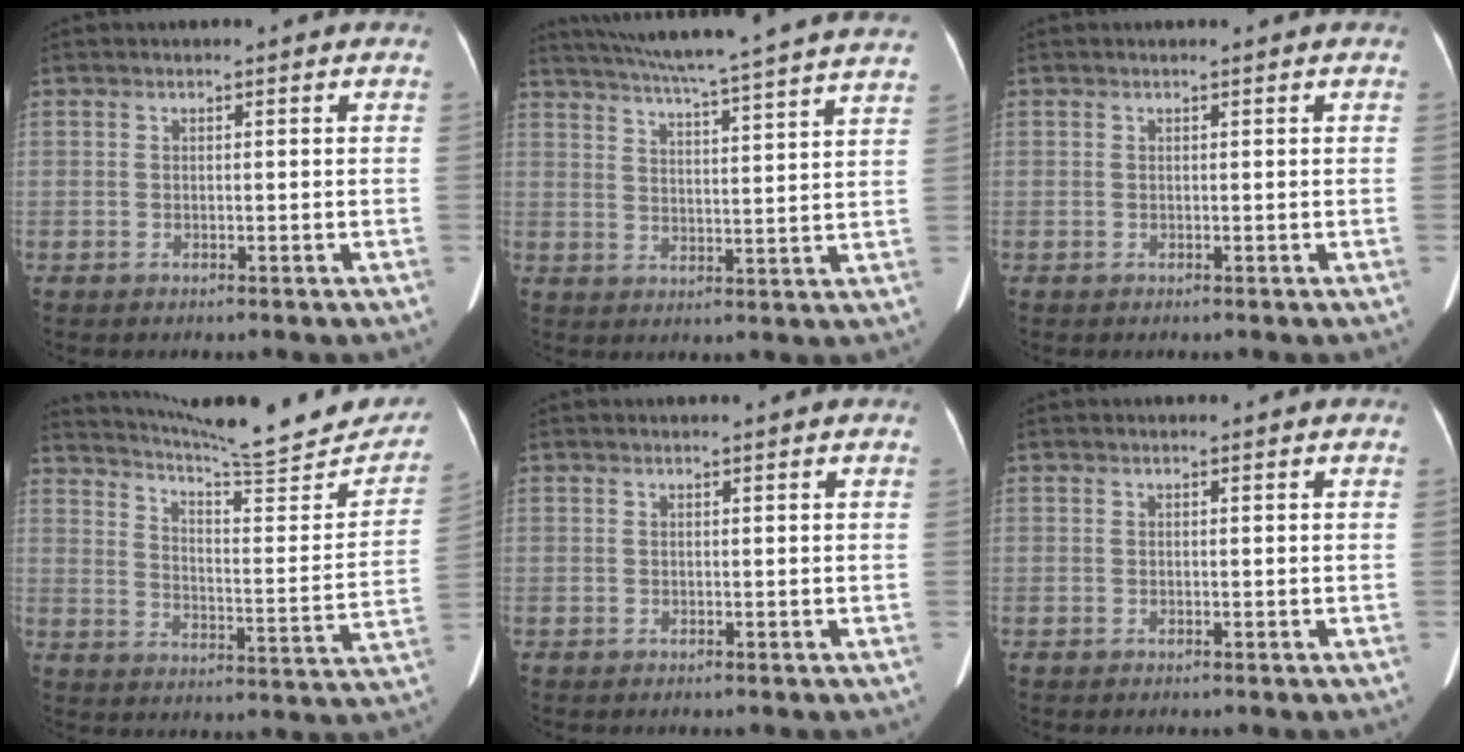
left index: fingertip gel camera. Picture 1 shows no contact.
{"total": 25.0, "force": [22.4, -0.7, 11.1], "torque": [-0.185, -0.020, 0.290]}
{"total": 0.0}
{"total": 22.6, "force": [20.6, 2.2, 9.0], "torque": [-0.130, -0.053, 0.270]}
{"total": 0.0}
{"total": 0.0}